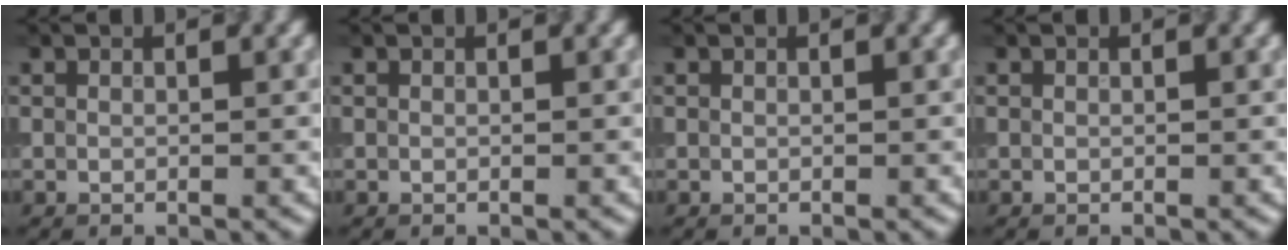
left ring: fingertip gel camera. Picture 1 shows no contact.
{"total": 0.0}
{"total": 0.0}
{"total": 0.0}